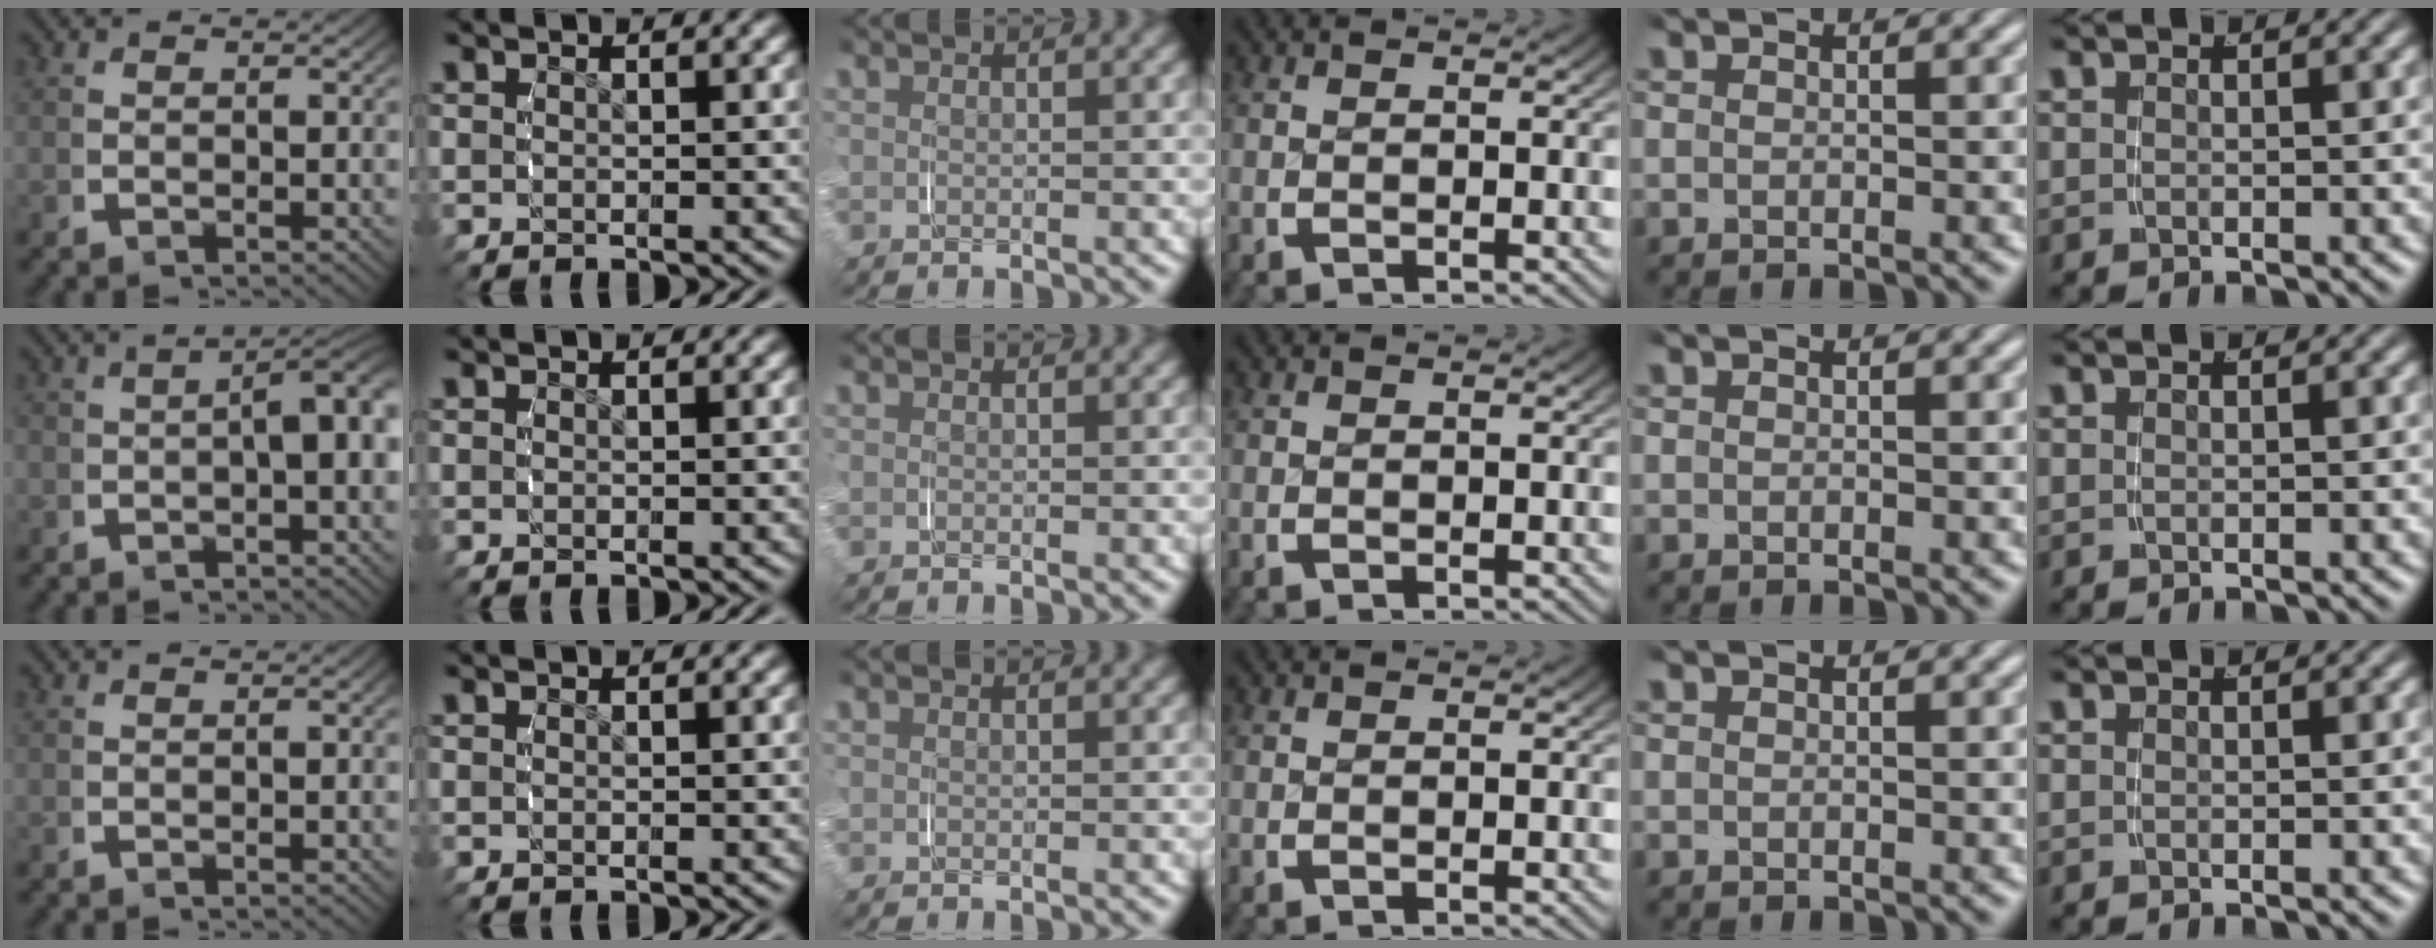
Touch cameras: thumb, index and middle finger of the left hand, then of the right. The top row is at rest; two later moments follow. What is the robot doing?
{"motion": "grasp_and_lifting", "object": "jewelry box"}